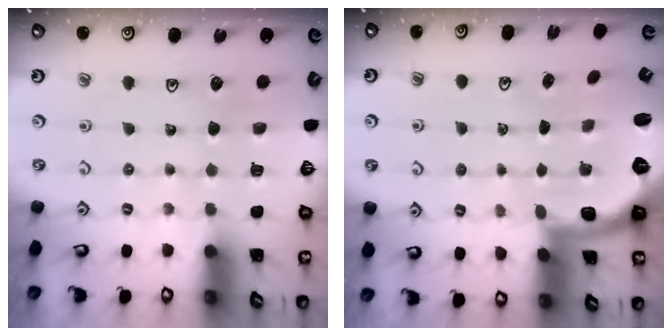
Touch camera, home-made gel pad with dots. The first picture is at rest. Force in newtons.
{"total": 1.7, "press": 1.6, "slide": 0.4}